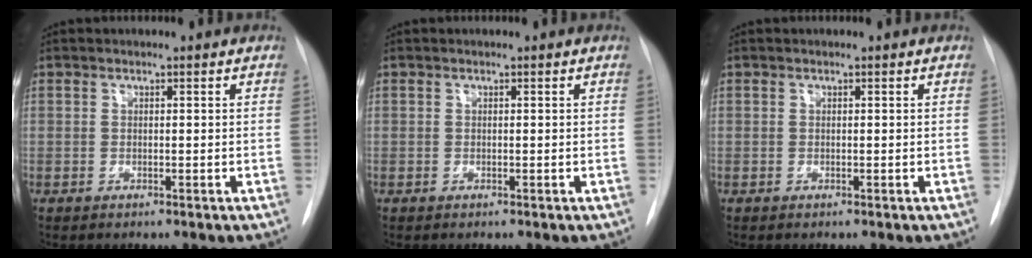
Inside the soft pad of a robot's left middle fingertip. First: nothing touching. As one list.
[{"total": 0.0}, {"total": 0.0}]